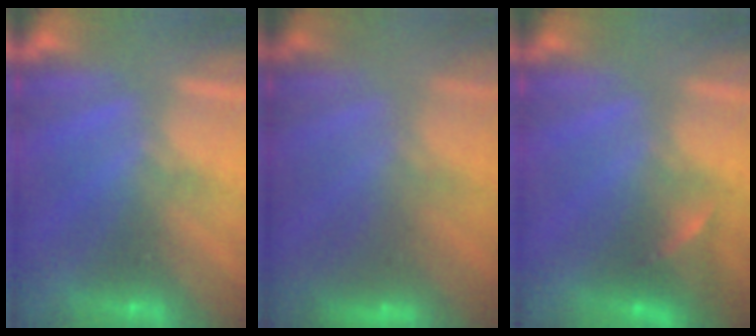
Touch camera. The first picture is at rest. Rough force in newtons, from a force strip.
{"total": 3.0}
{"total": 2.2}